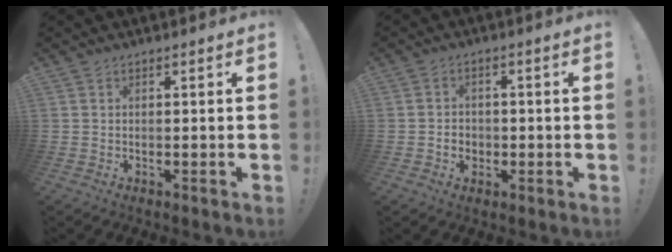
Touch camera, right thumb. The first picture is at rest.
{"total": 3.8, "force": [-1.3, 3.2, 1.4], "torque": [-0.009, 0.002, -0.023]}